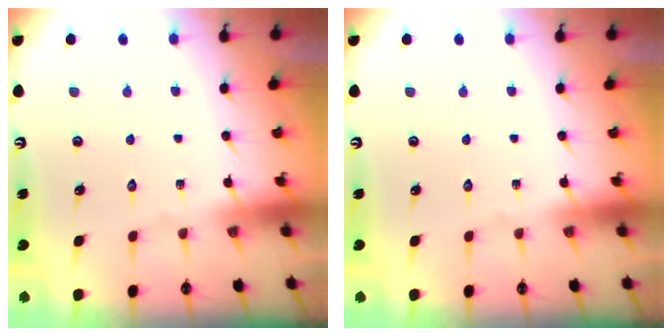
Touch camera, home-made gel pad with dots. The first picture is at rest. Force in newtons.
{"total": 0.0}